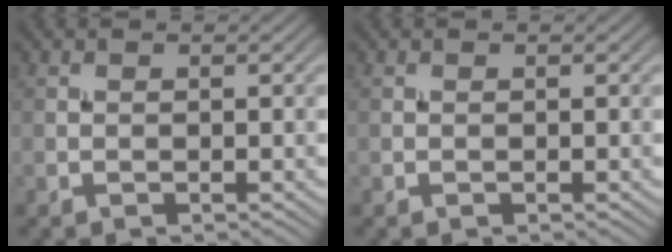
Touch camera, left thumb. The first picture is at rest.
{"total": 0.0}